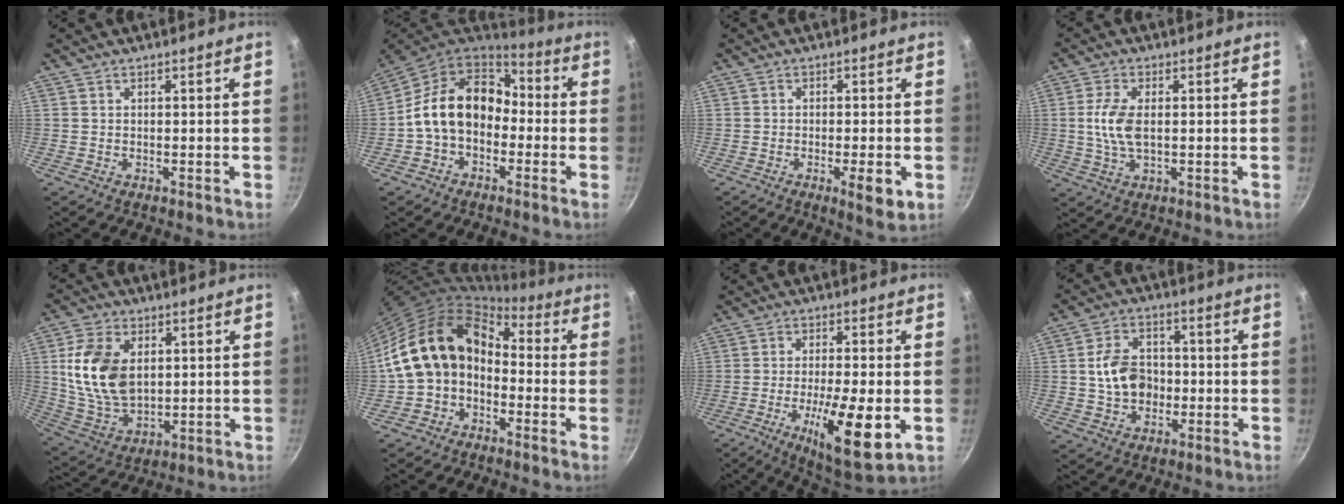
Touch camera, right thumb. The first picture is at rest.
{"total": 15.1, "force": [-1.4, 11.3, 10.0], "torque": [-0.140, 0.050, -0.041]}
{"total": 5.4, "force": [-1.8, 1.3, 4.9], "torque": [-0.076, 0.003, -0.025]}
{"total": 6.7, "force": [0.4, 3.2, 5.8], "torque": [-0.123, 0.000, 0.007]}
{"total": 14.5, "force": [2.8, 9.4, 10.6], "torque": [-0.185, -0.018, 0.066]}
{"total": 14.5, "force": [-2.1, 11.0, 9.3], "torque": [-0.140, 0.058, -0.053]}
{"total": 14.1, "force": [-3.9, 3.8, 13.0], "torque": [-0.213, 0.001, -0.060]}
{"total": 9.4, "force": [-0.6, 7.2, 5.9], "torque": [-0.082, 0.016, -0.013]}